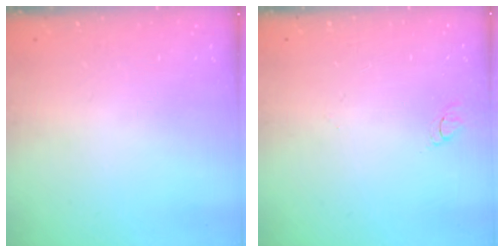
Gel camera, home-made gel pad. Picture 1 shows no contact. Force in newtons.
{"total": 2.8, "press": 2.8, "slide": 0.3}